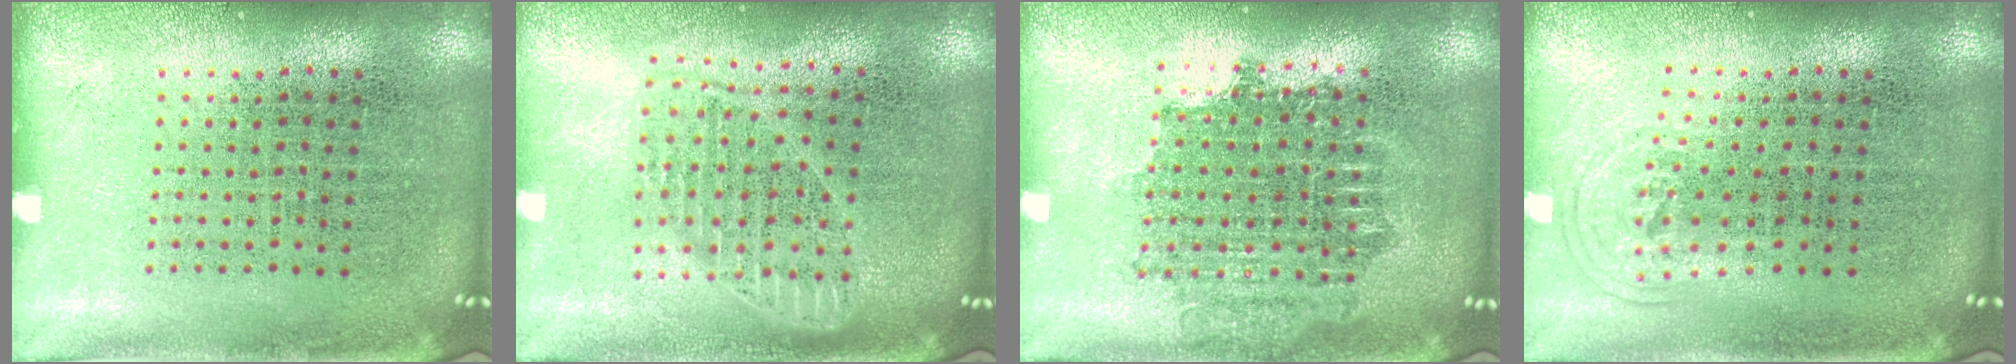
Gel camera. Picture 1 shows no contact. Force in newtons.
{"total": 1.8, "press": 1.5, "slide": 0.9}
{"total": 1.7, "press": 1.4, "slide": 1.0}
{"total": 0.8, "press": 0.6, "slide": 0.6}